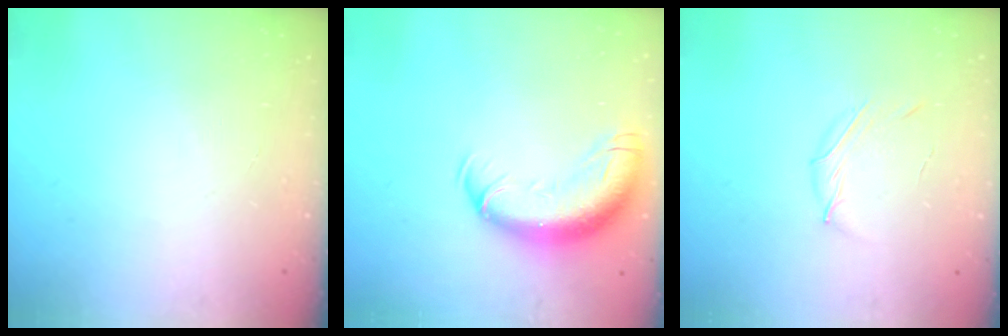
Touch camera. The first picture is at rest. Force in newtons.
{"total": 15.2, "press": 14.8, "slide": 3.6}
{"total": 4.0, "press": 3.8, "slide": 1.0}